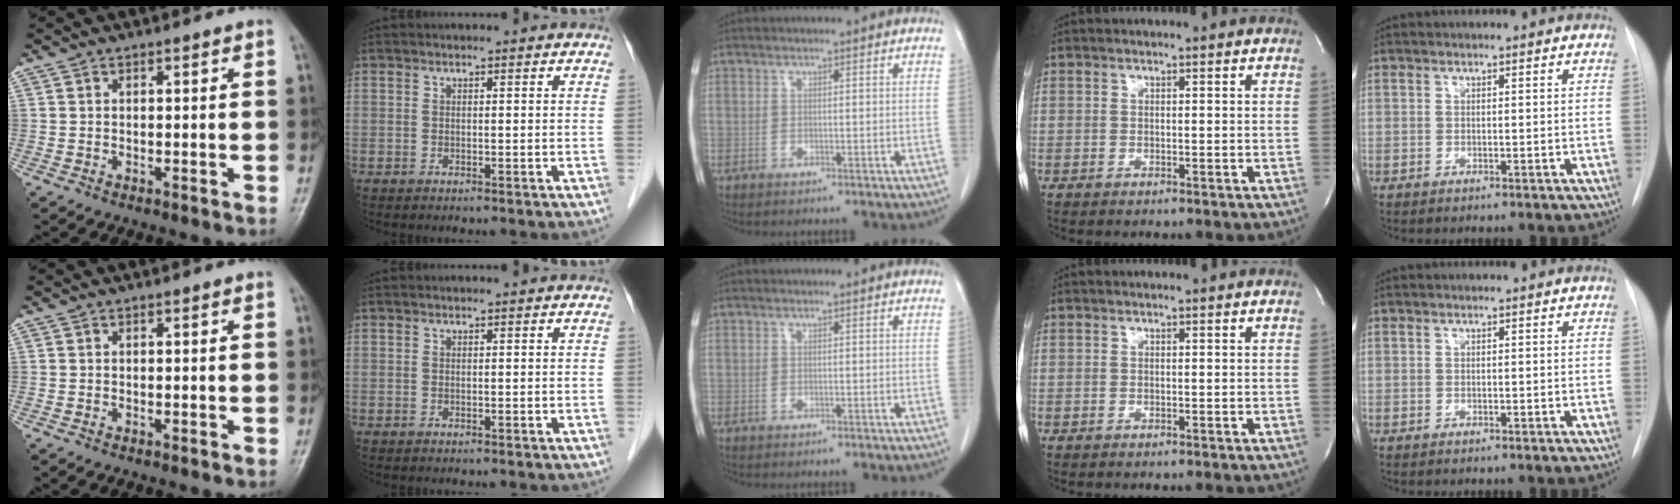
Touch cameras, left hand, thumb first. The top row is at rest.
{}